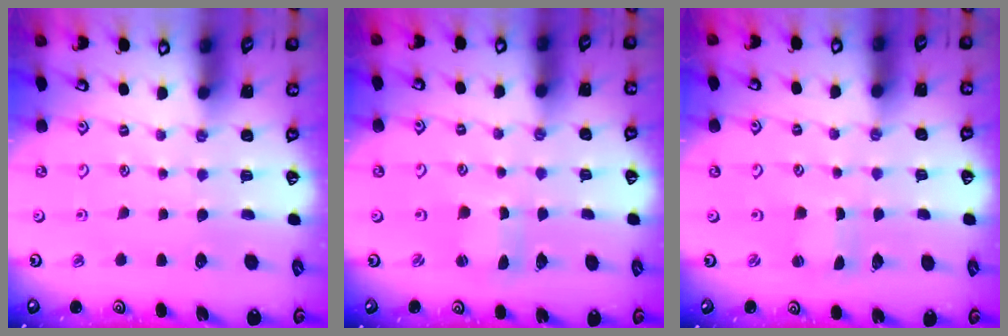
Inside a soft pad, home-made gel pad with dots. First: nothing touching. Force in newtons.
{"total": 2.2, "press": 2.2, "slide": 0.3}
{"total": 0.8, "press": 0.8, "slide": 0.3}